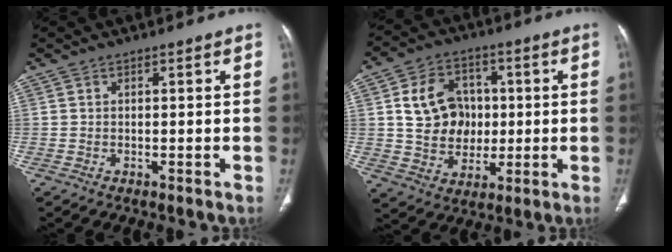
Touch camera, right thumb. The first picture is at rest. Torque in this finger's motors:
{"motor_torque": [0.19, 0.20, 0.43, 0.32, 0.10]}